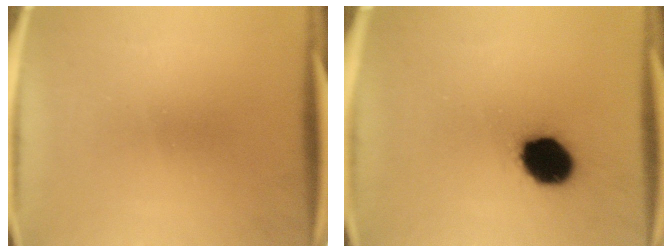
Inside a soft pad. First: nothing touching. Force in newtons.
{"total": 13.1}